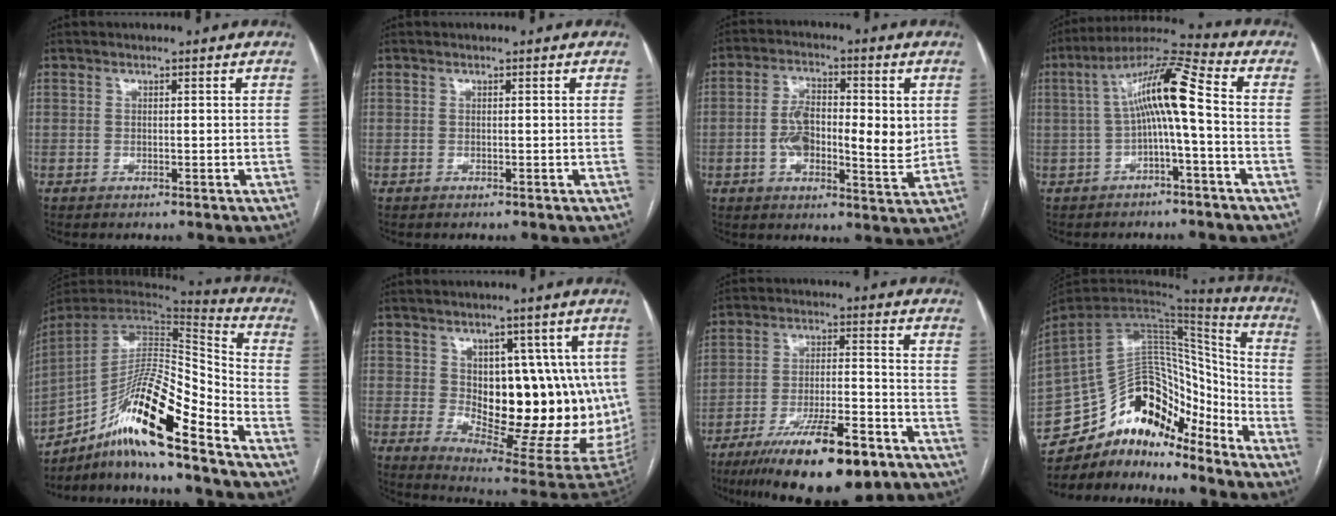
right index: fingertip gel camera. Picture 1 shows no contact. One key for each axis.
{"total": 0.0}
{"total": 11.6, "fx": 0.1, "fy": 4.5, "fz": 10.7, "tx": -0.188, "ty": 0.007, "tz": -0.001}
{"total": 10.4, "fx": -0.2, "fy": 0.6, "fz": 10.4, "tx": -0.183, "ty": 0.040, "tz": -0.007}
{"total": 19.2, "fx": -12.8, "fy": 1.9, "fz": 14.1, "tx": -0.265, "ty": 0.000, "tz": -0.231}
{"total": 18.8, "fx": 1.3, "fy": 8.7, "fz": 16.6, "tx": -0.185, "ty": -0.001, "tz": 0.041}
{"total": 16.8, "fx": -11.1, "fy": 3.4, "fz": 12.1, "tx": -0.184, "ty": -0.021, "tz": -0.187}
{"total": 19.3, "fx": -15.8, "fy": 7.4, "fz": 8.4, "tx": -0.156, "ty": 0.051, "tz": -0.268}